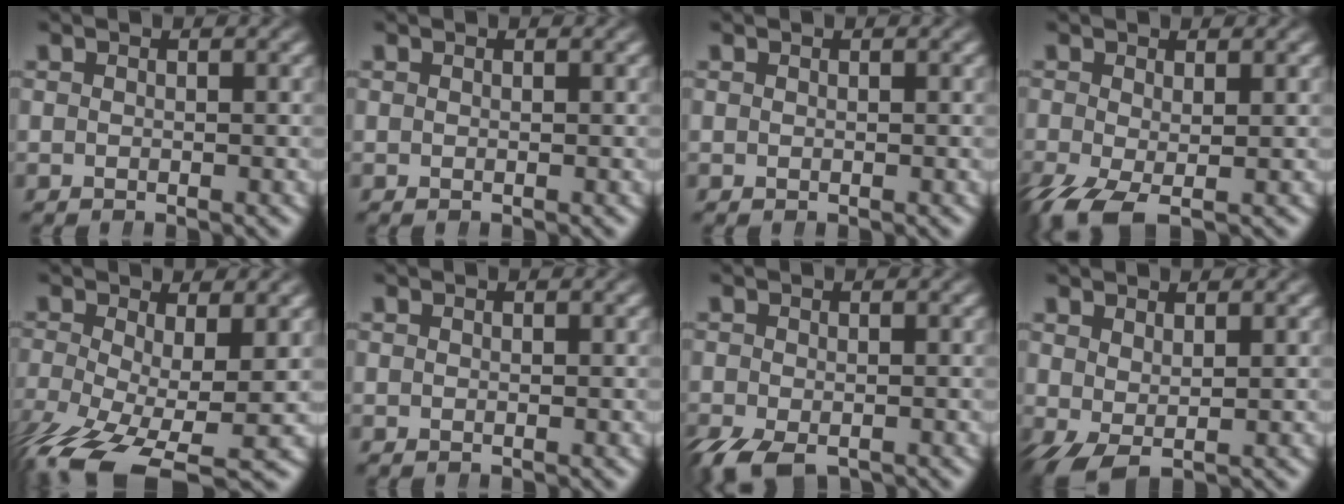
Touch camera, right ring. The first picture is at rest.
{"total": 0.0}
{"total": 0.0}
{"total": 4.3, "force": [-2.4, 2.5, 2.6], "torque": [-0.077, -0.044, -0.019]}
{"total": 7.0, "force": [-4.6, 3.2, 4.2], "torque": [-0.110, -0.060, -0.047]}
{"total": 0.0}
{"total": 3.6, "force": [-2.5, 2.0, 1.6], "torque": [-0.047, -0.026, -0.026]}
{"total": 1.8, "force": [-0.2, 0.8, 1.6], "torque": [-0.032, -0.018, 0.016]}